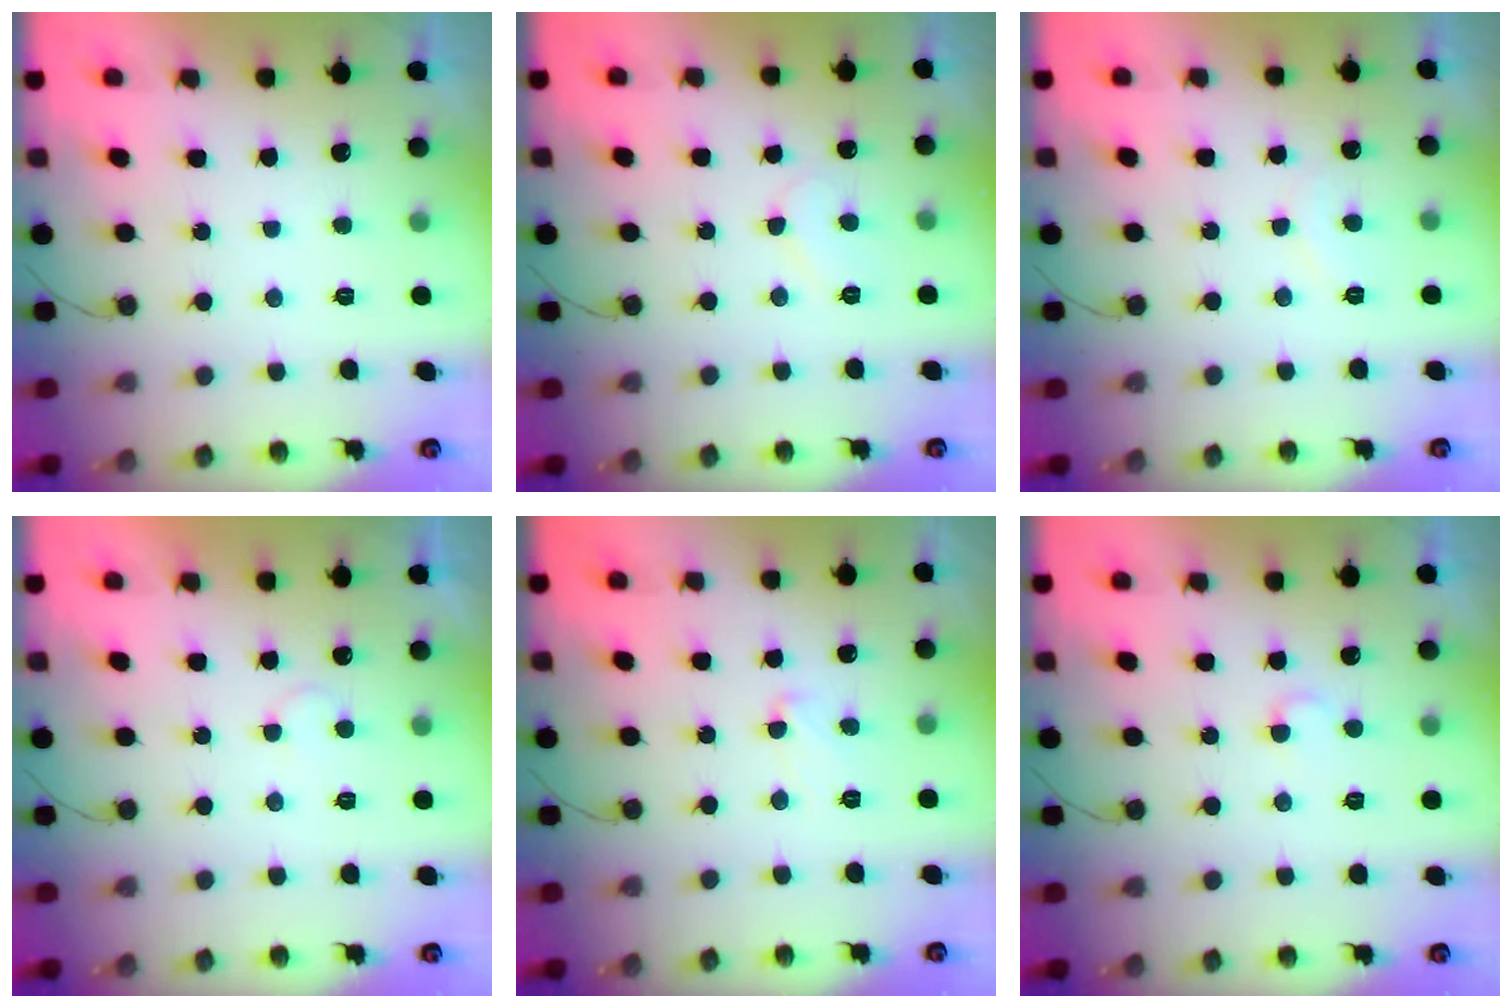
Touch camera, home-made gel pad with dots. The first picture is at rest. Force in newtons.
{"total": 6.7, "press": 6.7, "slide": 0.5}
{"total": 5.2, "press": 5.1, "slide": 0.4}
{"total": 3.3, "press": 3.3, "slide": 0.3}
{"total": 5.9, "press": 5.9, "slide": 0.4}
{"total": 3.3, "press": 3.3, "slide": 0.4}